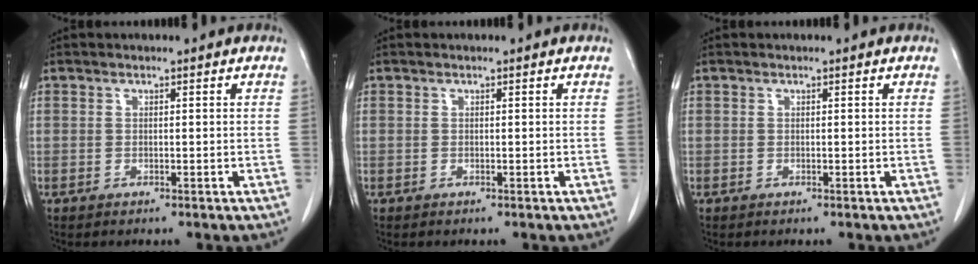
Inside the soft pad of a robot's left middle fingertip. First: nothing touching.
{"total": 0.0}
{"total": 0.0}